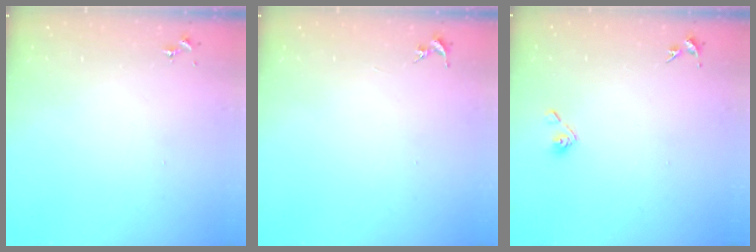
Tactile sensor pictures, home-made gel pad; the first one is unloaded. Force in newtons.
{"total": 0.0}
{"total": 5.3, "press": 4.9, "slide": 2.0}